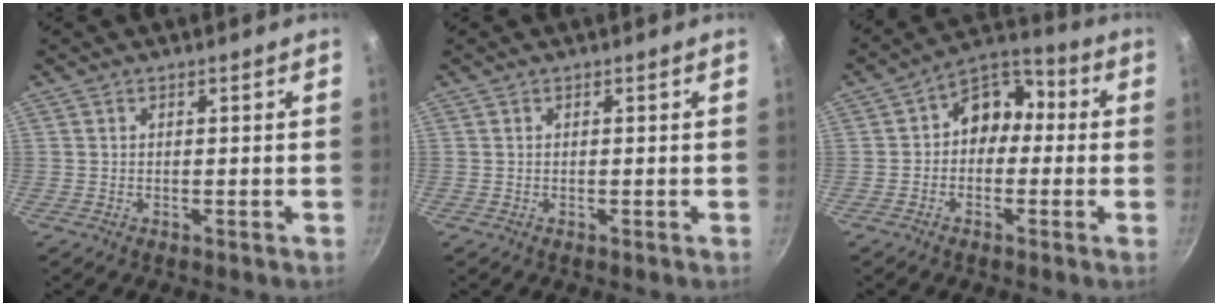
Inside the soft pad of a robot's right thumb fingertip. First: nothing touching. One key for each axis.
{"total": 0.0}
{"total": 9.0, "fx": -0.1, "fy": 7.1, "fz": 5.5, "tx": -0.030, "ty": 0.037, "tz": -0.024}